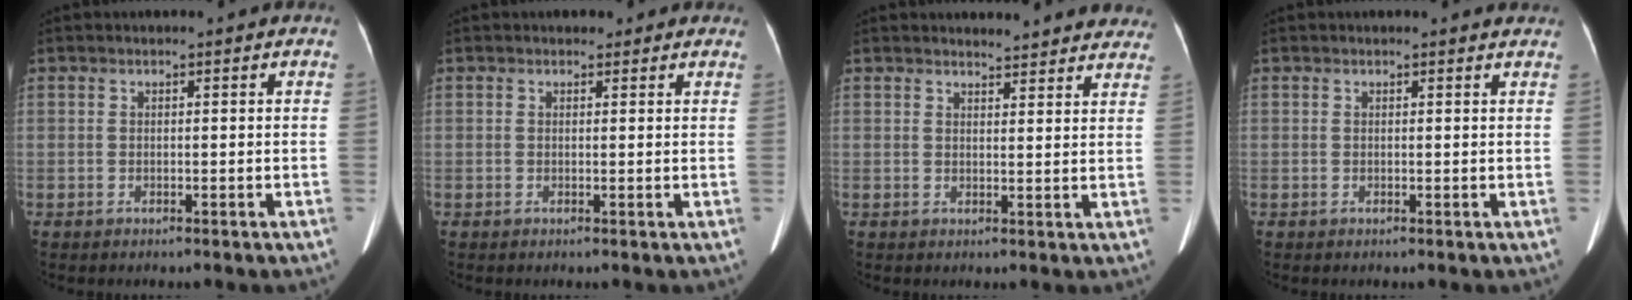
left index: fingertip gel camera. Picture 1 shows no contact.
{"total": 1.8, "force": [1.3, 1.2, 0.4], "torque": [0.002, 0.007, 0.012]}
{"total": 10.2, "force": [9.8, 2.2, 1.9], "torque": [0.004, -0.005, 0.091]}
{"total": 1.8, "force": [1.8, 0.4, 0.1], "torque": [-0.013, -0.003, 0.004]}